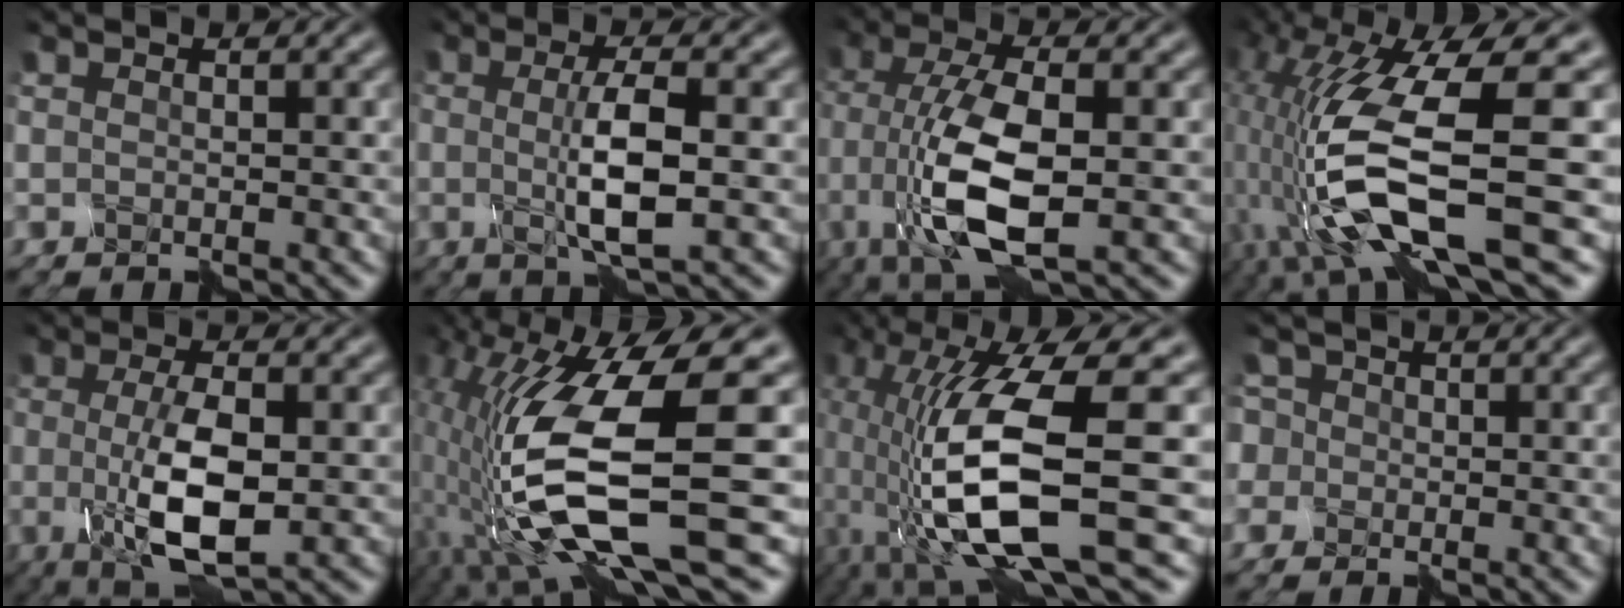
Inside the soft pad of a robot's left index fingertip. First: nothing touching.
{"total": 4.4, "force": [-0.5, 0.4, 4.3], "torque": [-0.094, -0.002, -0.005]}
{"total": 9.2, "force": [-1.9, 3.5, 8.3], "torque": [-0.186, -0.004, -0.037]}
{"total": 12.7, "force": [-2.3, 4.2, 11.7], "torque": [-0.264, -0.031, -0.032]}
{"total": 6.6, "force": [-0.9, 1.9, 6.2], "torque": [-0.136, -0.009, -0.012]}
{"total": 13.5, "force": [-1.5, 3.7, 12.8], "torque": [-0.268, -0.020, -0.013]}
{"total": 13.7, "force": [-2.8, 3.4, 13.0], "torque": [-0.282, -0.012, -0.040]}
{"total": 4.4, "force": [0.5, 3.9, 1.9], "torque": [-0.063, 0.022, -0.024]}